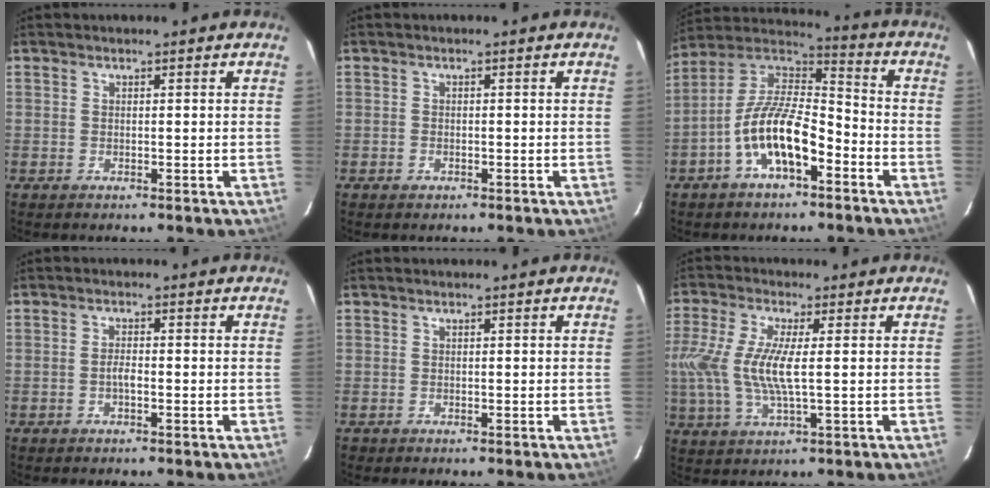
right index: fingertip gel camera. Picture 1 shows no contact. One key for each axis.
{"total": 1.2, "fx": -0.8, "fy": 1.0, "fz": 0.2, "tx": -0.004, "ty": 0.002, "tz": -0.011}
{"total": 14.2, "fx": -6.5, "fy": 5.6, "fz": 11.3, "tx": -0.222, "ty": 0.012, "tz": -0.122}
{"total": 1.7, "fx": -0.6, "fy": 0.5, "fz": 1.5, "tx": -0.031, "ty": 0.003, "tz": -0.013}
{"total": 0.6, "fx": -0.2, "fy": 0.6, "fz": -0.1, "tx": 0.000, "ty": 0.002, "tz": -0.002}
{"total": 11.1, "fx": 0.0, "fy": 2.8, "fz": 10.7, "tx": -0.225, "ty": -0.004, "tz": 0.001}